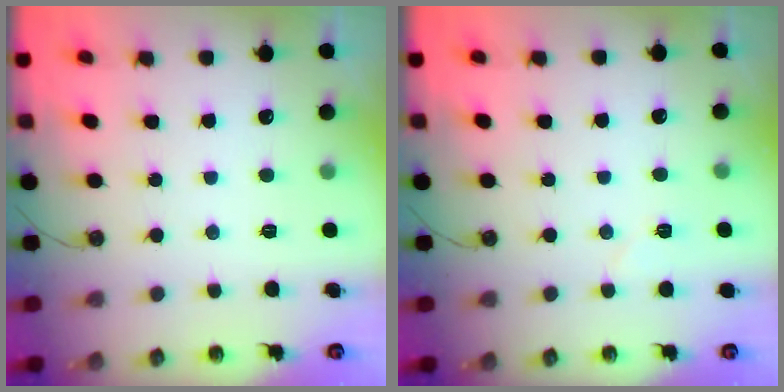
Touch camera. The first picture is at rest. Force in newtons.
{"total": 3.9, "press": 3.9, "slide": 0.6}